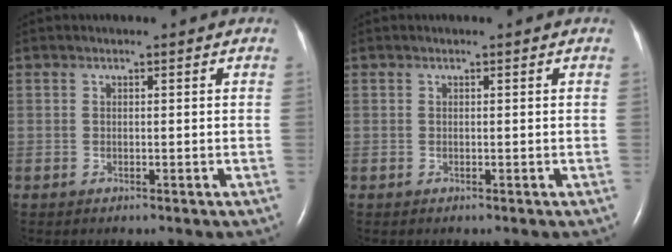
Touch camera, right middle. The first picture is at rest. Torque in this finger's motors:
{"motor_torque": [0.00, 0.00, 0.00, 0.00]}